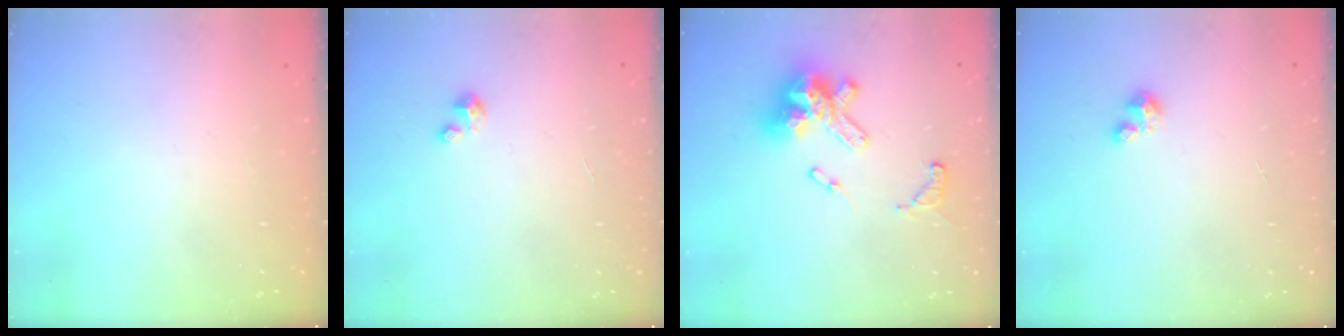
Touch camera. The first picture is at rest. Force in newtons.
{"total": 0.6, "press": 0.6, "slide": 0.3}
{"total": 15.0, "press": 14.9, "slide": 1.9}
{"total": 2.5, "press": 2.5, "slide": 0.3}